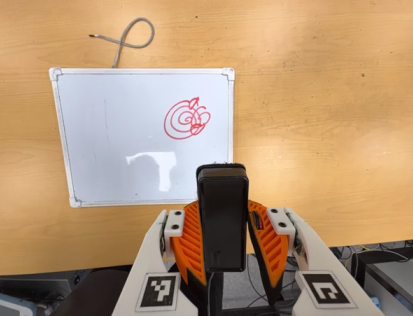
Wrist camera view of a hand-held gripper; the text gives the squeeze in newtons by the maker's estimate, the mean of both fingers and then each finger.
{"total": 6.9, "left": 5.6, "right": 8.3}